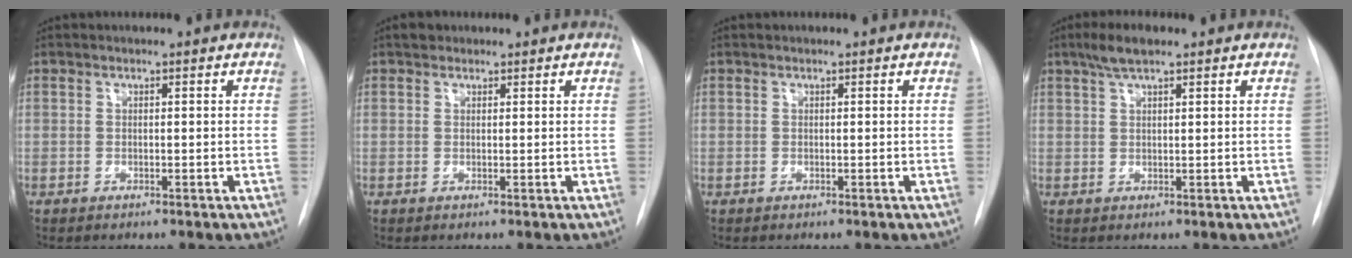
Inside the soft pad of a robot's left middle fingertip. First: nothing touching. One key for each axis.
{"total": 1.3, "fx": 1.0, "fy": 0.8, "fz": 0.2, "tx": -0.003, "ty": 0.010, "tz": 0.012}
{"total": 0.0}
{"total": 3.9, "fx": 2.7, "fy": 0.9, "fz": 2.7, "tx": -0.055, "ty": 0.011, "tz": 0.050}